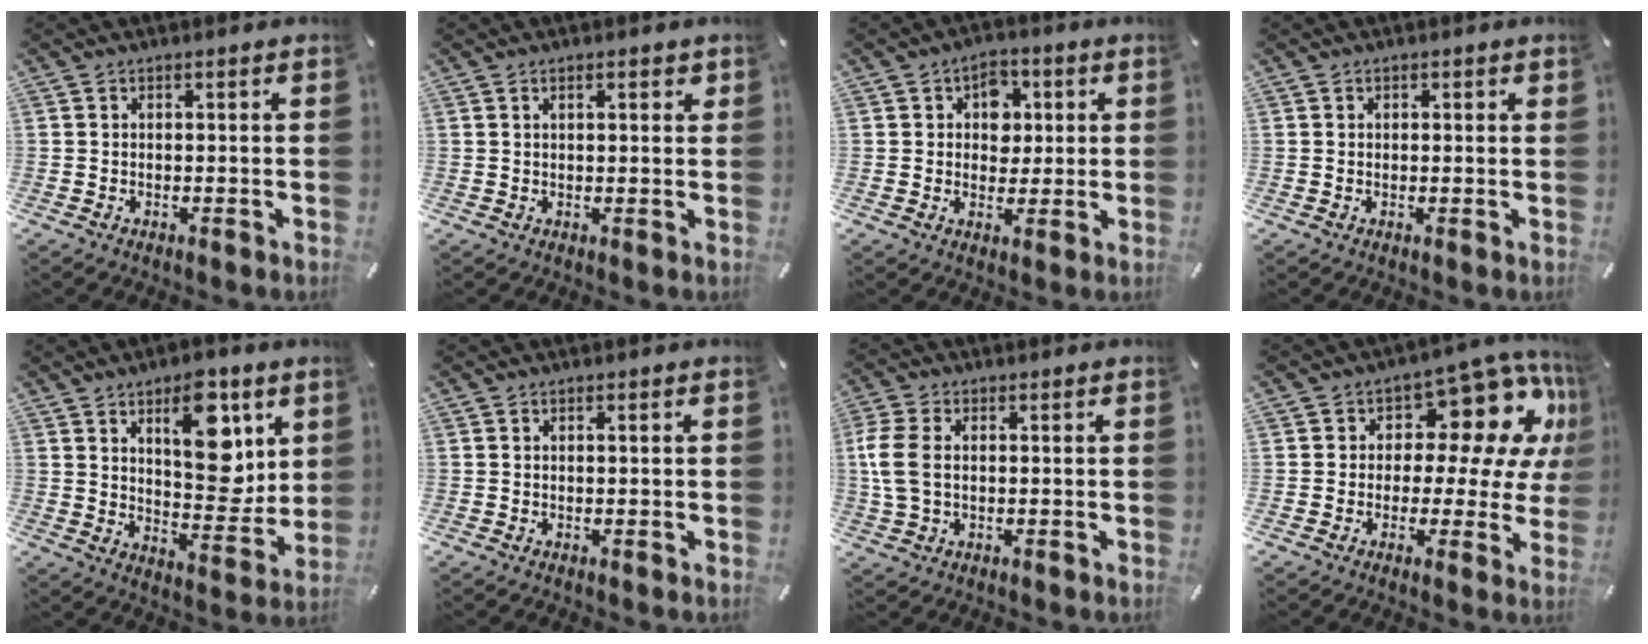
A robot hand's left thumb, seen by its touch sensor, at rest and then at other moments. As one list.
[{"total": 2.4, "force": [1.0, 0.9, 2.0], "torque": [-0.034, 0.001, 0.013]}, {"total": 7.0, "force": [1.6, 5.8, 3.5], "torque": [-0.035, -0.002, 0.020]}, {"total": 0.5, "force": [0.2, 0.5, 0.1], "torque": [-0.002, 0.003, 0.004]}, {"total": 15.2, "force": [7.3, 7.8, 10.9], "torque": [-0.131, -0.044, 0.123]}, {"total": 0.5, "force": [0.1, 0.1, 0.5], "torque": [-0.010, 0.000, 0.001]}, {"total": 7.3, "force": [0.4, 4.9, 5.4], "torque": [-0.132, 0.001, 0.005]}, {"total": 12.7, "force": [6.1, 7.2, 8.4], "torque": [-0.109, -0.056, 0.102]}]